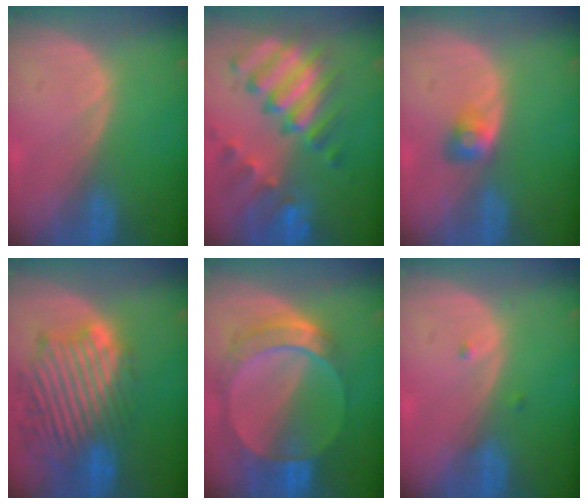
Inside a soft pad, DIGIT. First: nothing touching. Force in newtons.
{"total": 11.3, "press": 9.7, "slide": 5.7}
{"total": 2.9, "press": 2.4, "slide": 1.5}
{"total": 13.3, "press": 11.7, "slide": 6.3}
{"total": 8.9, "press": 7.9, "slide": 4.0}
{"total": 0.8, "press": 0.8, "slide": 0.2}